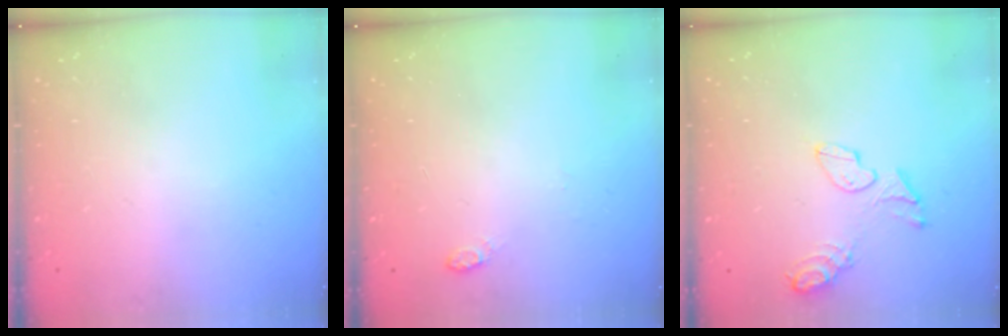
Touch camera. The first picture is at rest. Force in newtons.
{"total": 3.3, "press": 3.2, "slide": 0.5}
{"total": 10.5, "press": 9.0, "slide": 5.6}